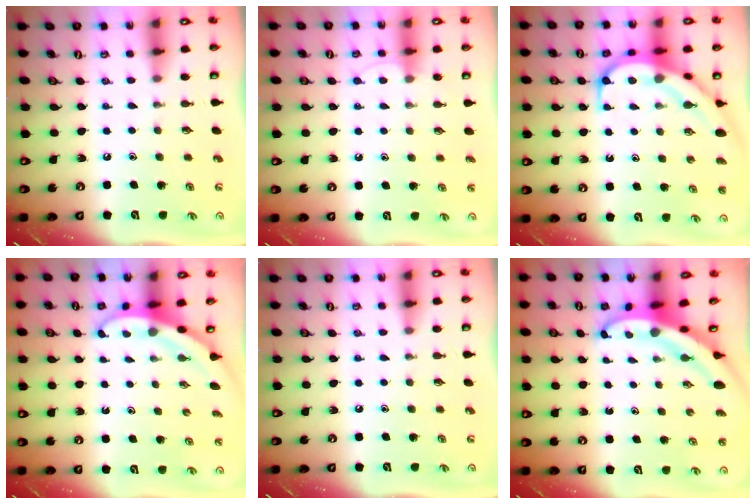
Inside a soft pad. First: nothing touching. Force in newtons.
{"total": 4.9, "press": 4.8, "slide": 0.5}
{"total": 10.7, "press": 10.6, "slide": 1.1}
{"total": 3.1, "press": 3.1, "slide": 0.2}
{"total": 0.0}
{"total": 5.4, "press": 5.4, "slide": 0.5}